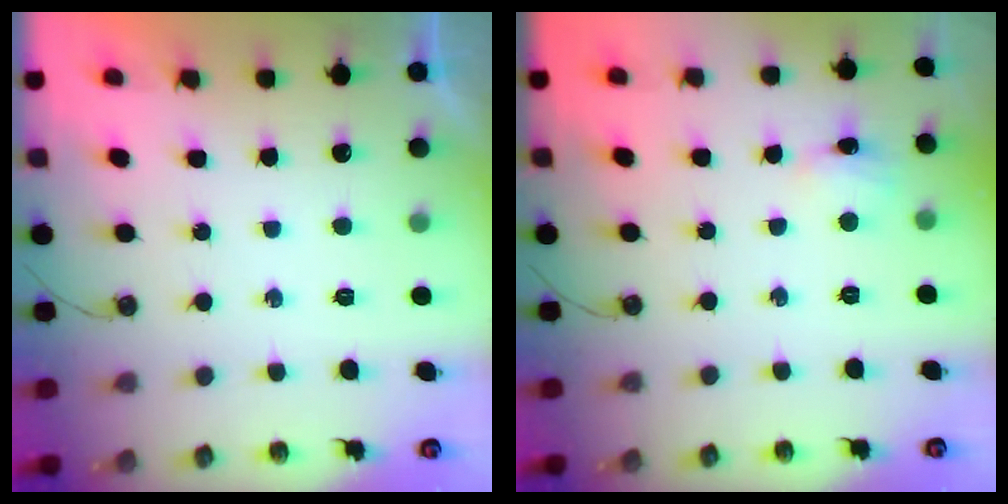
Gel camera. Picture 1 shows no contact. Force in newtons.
{"total": 3.3, "press": 3.3, "slide": 0.6}